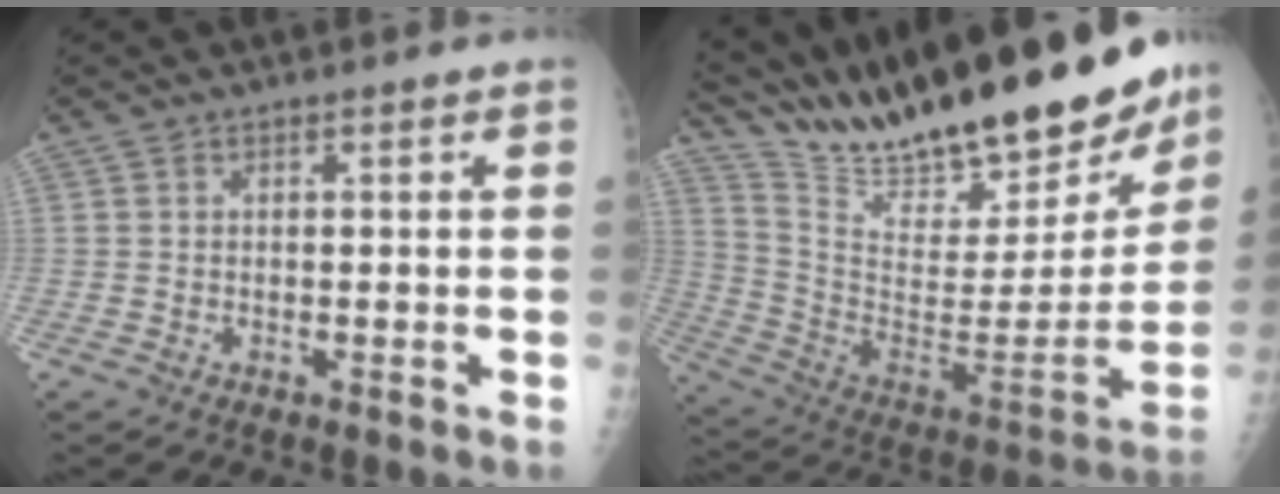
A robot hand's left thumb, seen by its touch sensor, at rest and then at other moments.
{"total": 32.2, "force": [26.7, 8.0, 16.2], "torque": [-0.245, -0.119, 0.409]}